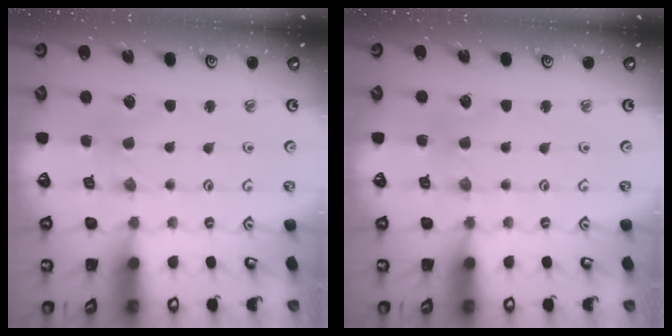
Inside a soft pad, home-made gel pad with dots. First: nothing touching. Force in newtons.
{"total": 2.8, "press": 2.7, "slide": 0.5}